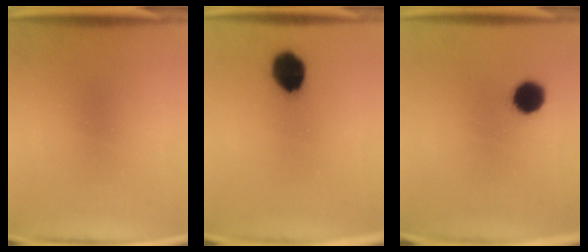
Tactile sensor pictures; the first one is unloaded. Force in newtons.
{"total": 9.1}
{"total": 6.5}